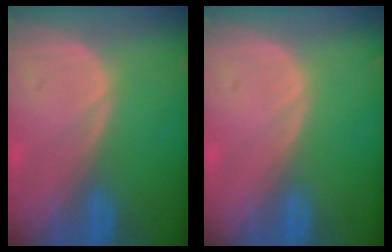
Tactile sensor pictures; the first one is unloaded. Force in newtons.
{"total": 0.0}